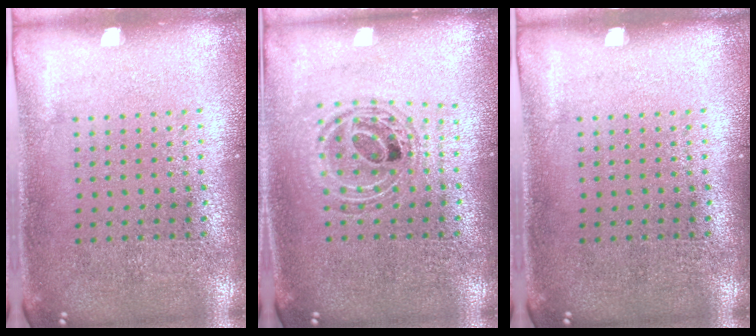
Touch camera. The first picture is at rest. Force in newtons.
{"total": 0.9, "press": 0.9, "slide": 0.2}
{"total": 0.0}